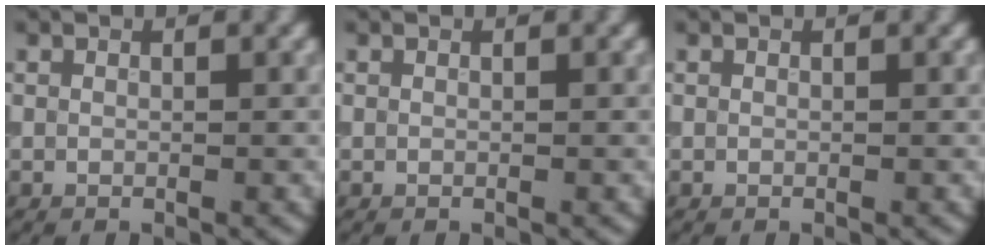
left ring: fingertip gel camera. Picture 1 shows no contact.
{"total": 0.0}
{"total": 0.0}